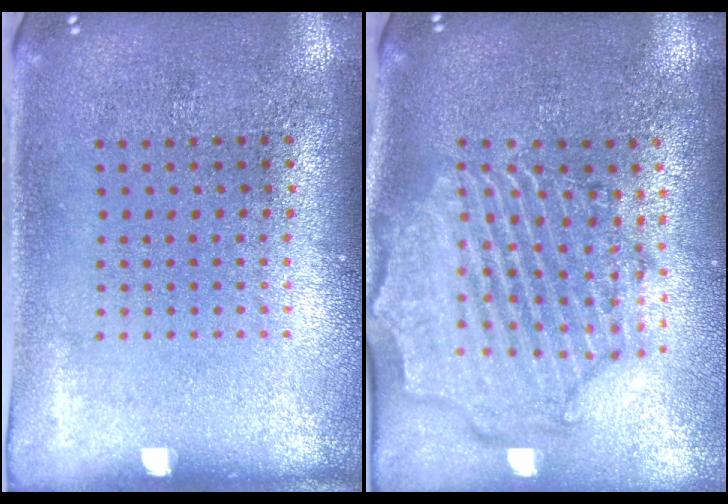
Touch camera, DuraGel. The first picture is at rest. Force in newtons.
{"total": 2.5, "press": 2.2, "slide": 1.1}